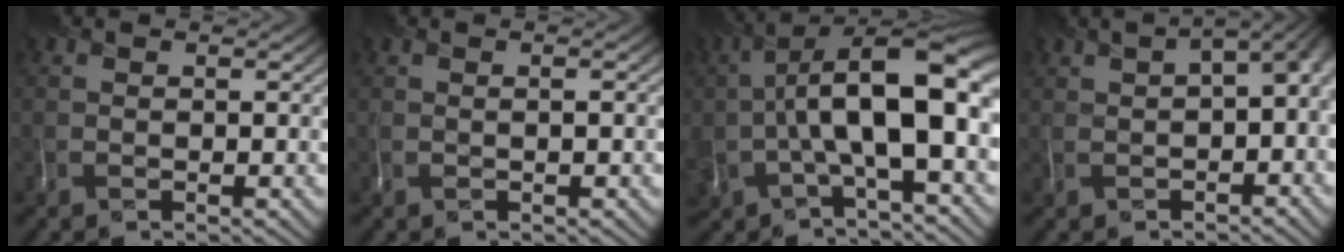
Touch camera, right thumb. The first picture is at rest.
{"total": 0.6, "force": [0.2, 0.2, 0.5], "torque": [0.000, 0.006, 0.002]}
{"total": 14.7, "force": [-0.5, 6.4, 13.3], "torque": [-0.237, 0.018, -0.009]}
{"total": 4.9, "force": [-0.4, 2.2, 4.3], "torque": [-0.059, 0.000, -0.002]}